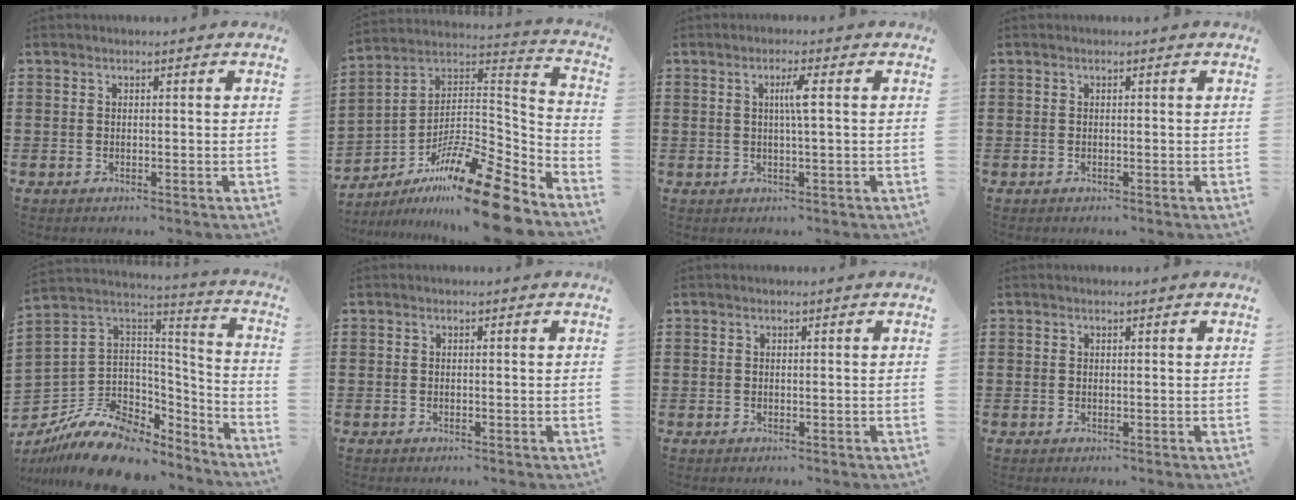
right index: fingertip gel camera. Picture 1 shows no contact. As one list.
[{"total": 16.9, "force": [-12.3, 3.1, 11.3], "torque": [-0.197, 0.039, -0.220]}, {"total": 2.9, "force": [0.4, -0.2, 2.8], "torque": [-0.055, -0.003, 0.003]}, {"total": 0.0}, {"total": 12.7, "force": [-8.7, 7.2, 5.8], "torque": [-0.130, 0.021, -0.155]}, {"total": 0.0}, {"total": 0.0}, {"total": 0.0}]